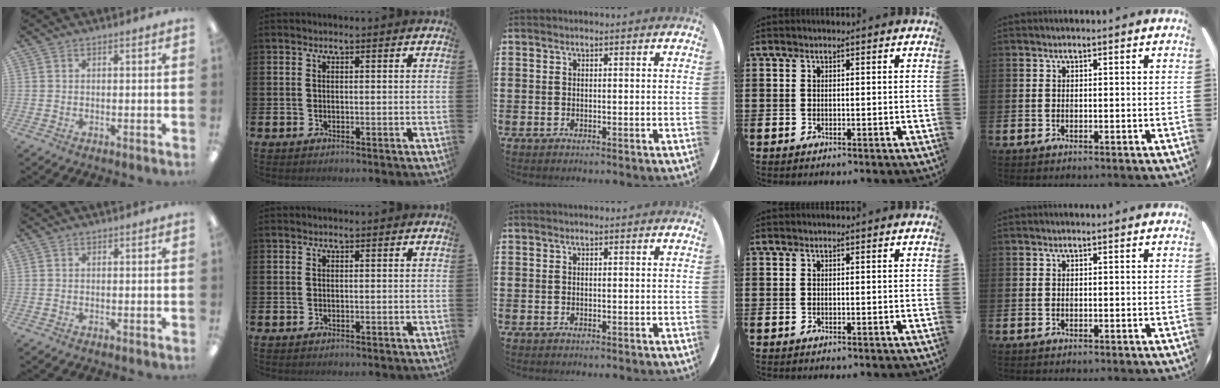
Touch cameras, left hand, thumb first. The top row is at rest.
{}